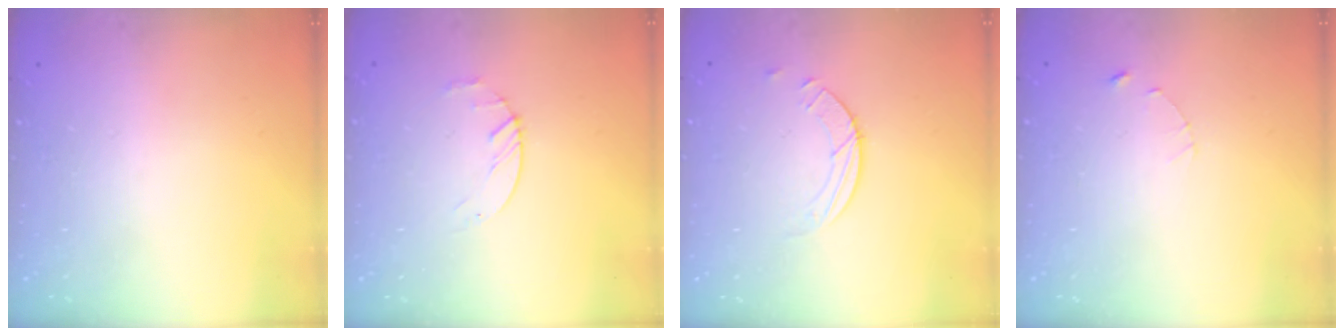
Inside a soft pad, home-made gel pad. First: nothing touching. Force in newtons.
{"total": 2.2, "press": 2.2, "slide": 0.3}
{"total": 2.6, "press": 2.6, "slide": 0.3}
{"total": 1.2, "press": 1.1, "slide": 0.2}